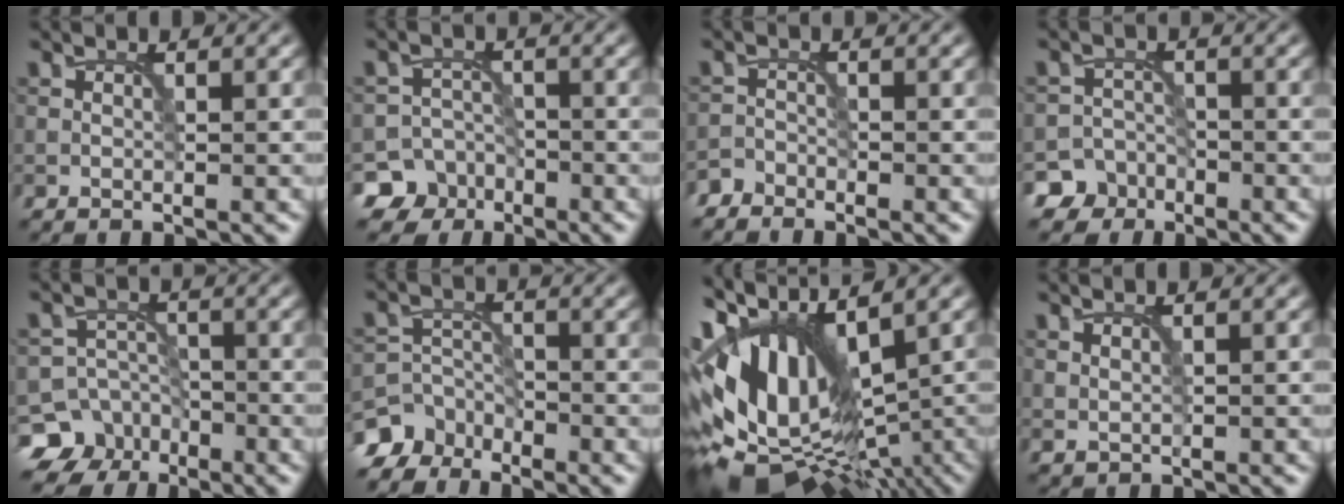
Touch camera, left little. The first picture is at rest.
{"total": 6.6, "force": [-4.3, 5.1, 0.3], "torque": [0.018, -0.014, -0.083]}
{"total": 1.7, "force": [-1.7, 0.4, 0.0], "torque": [-0.007, 0.001, -0.042]}
{"total": 5.1, "force": [-3.7, 3.6, 0.1], "torque": [0.019, -0.005, -0.065]}
{"total": 7.5, "force": [-4.9, 5.5, 1.0], "torque": [-0.001, -0.010, -0.092]}
{"total": 5.6, "force": [-4.6, 3.1, 0.8], "torque": [0.002, -0.002, -0.084]}
{"total": 13.3, "force": [-0.1, 7.6, 11.0], "torque": [-0.207, 0.009, 0.011]}
{"total": 0.6, "force": [0.5, 0.2, 0.3], "torque": [-0.011, -0.002, 0.015]}